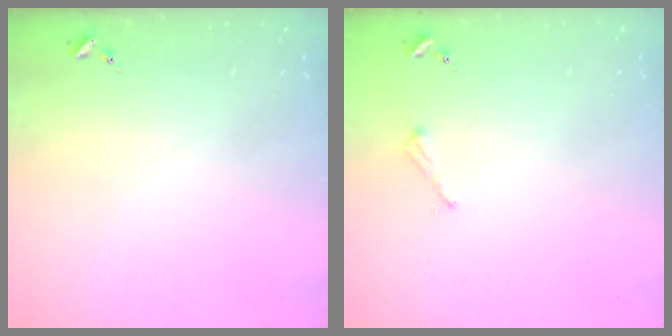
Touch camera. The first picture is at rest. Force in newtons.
{"total": 2.2, "press": 2.2, "slide": 0.3}